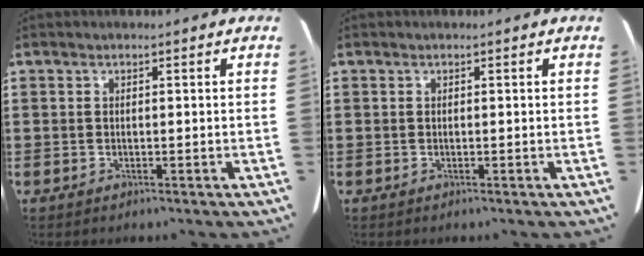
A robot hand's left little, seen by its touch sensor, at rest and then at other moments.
{"total": 0.0}